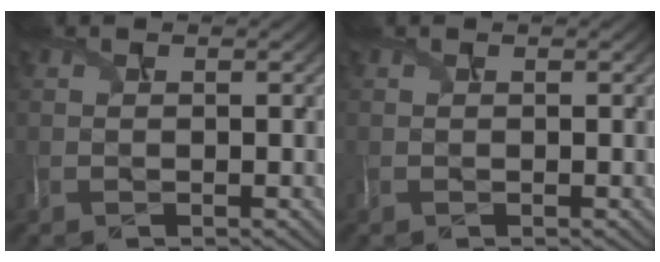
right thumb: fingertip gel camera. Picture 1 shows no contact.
{"total": 0.0}